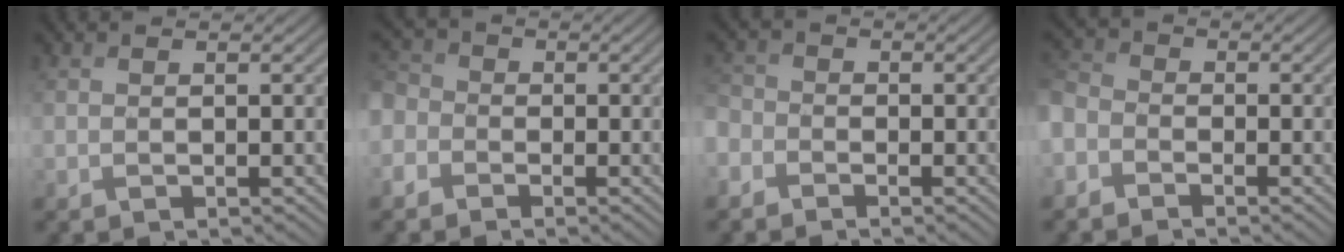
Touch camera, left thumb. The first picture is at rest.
{"total": 4.8, "force": [-2.1, 4.0, 1.8], "torque": [-0.062, -0.001, -0.058]}
{"total": 3.2, "force": [-2.1, 2.3, 1.0], "torque": [-0.037, -0.003, -0.055]}
{"total": 4.8, "force": [-2.9, 3.2, 2.1], "torque": [-0.065, -0.004, -0.070]}